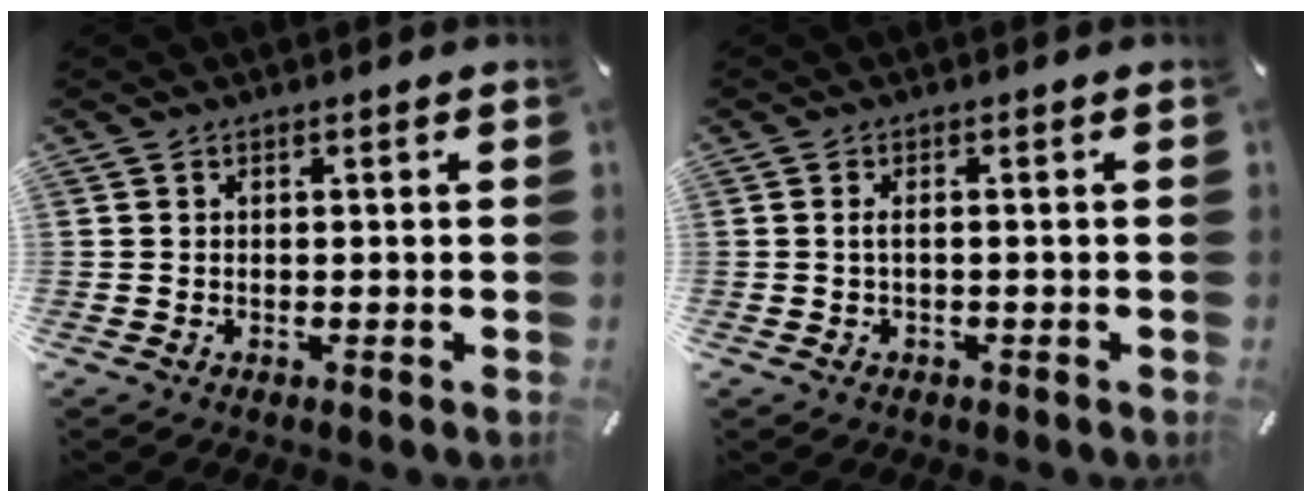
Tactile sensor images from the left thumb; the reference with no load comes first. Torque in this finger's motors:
{"motor_torque": [0.44, 0.10, 0.13, -0.05, 0.07]}